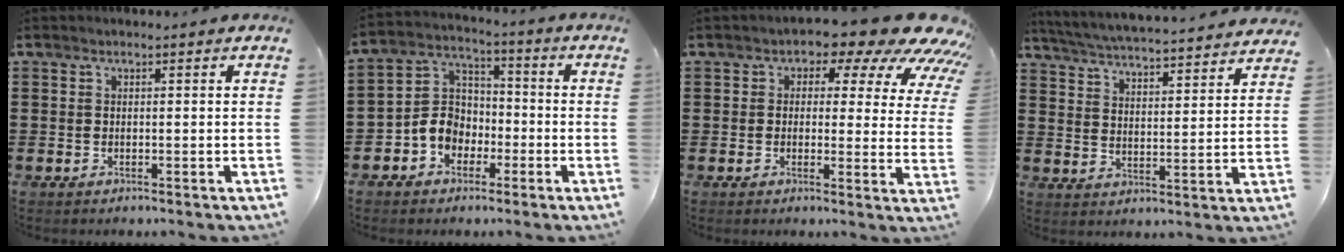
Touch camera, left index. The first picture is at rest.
{"total": 6.7, "force": [-2.9, 5.4, 2.6], "torque": [-0.085, 0.008, -0.064]}
{"total": 7.4, "force": [5.1, 3.3, 4.2], "torque": [-0.067, -0.036, 0.079]}
{"total": 4.6, "force": [4.5, -0.7, 0.9], "torque": [-0.040, -0.040, 0.072]}